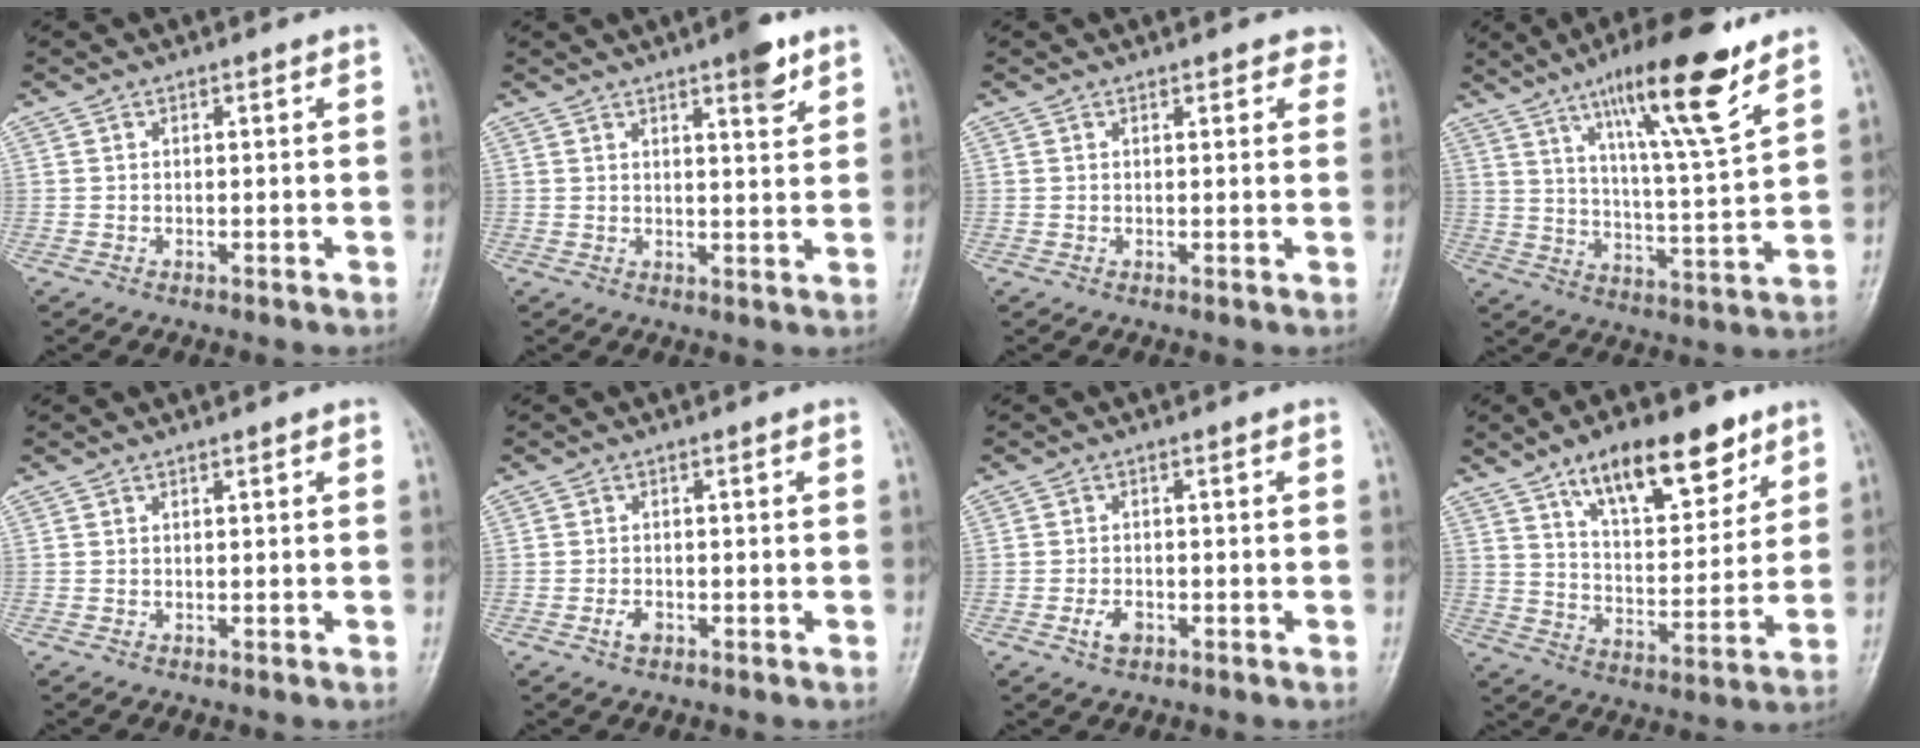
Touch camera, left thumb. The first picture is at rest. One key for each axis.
{"total": 5.3, "fx": 3.4, "fy": 1.2, "fz": 3.9, "tx": -0.045, "ty": -0.019, "tz": 0.045}
{"total": 2.7, "fx": 1.9, "fy": 1.3, "fz": 1.4, "tx": 0.009, "ty": -0.002, "tz": 0.016}
{"total": 17.3, "fx": 10.6, "fy": 2.4, "fz": 13.4, "tx": -0.205, "ty": -0.053, "tz": 0.175}
{"total": 0.5, "fx": 0.3, "fy": 0.2, "fz": 0.4, "tx": -0.005, "ty": 0.000, "tz": 0.002}
{"total": 1.8, "fx": -0.9, "fy": 1.1, "fz": 1.2, "tx": -0.024, "ty": 0.005, "tz": -0.017}
{"total": 2.6, "fx": -1.2, "fy": 1.6, "fz": 1.7, "tx": -0.034, "ty": 0.005, "tz": -0.021}
{"total": 16.5, "fx": 10.1, "fy": 6.9, "fz": 11.0, "tx": -0.131, "ty": -0.047, "tz": 0.168}